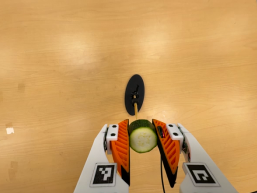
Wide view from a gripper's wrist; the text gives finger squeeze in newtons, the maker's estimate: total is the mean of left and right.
{"total": 11.0, "left": 10.1, "right": 11.9}